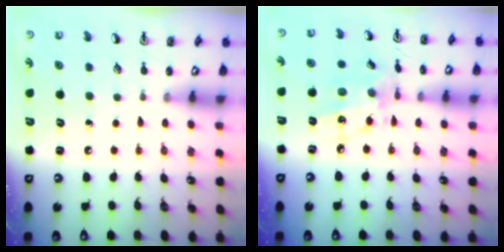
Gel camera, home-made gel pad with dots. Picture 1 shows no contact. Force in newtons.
{"total": 9.6, "press": 9.6, "slide": 0.6}